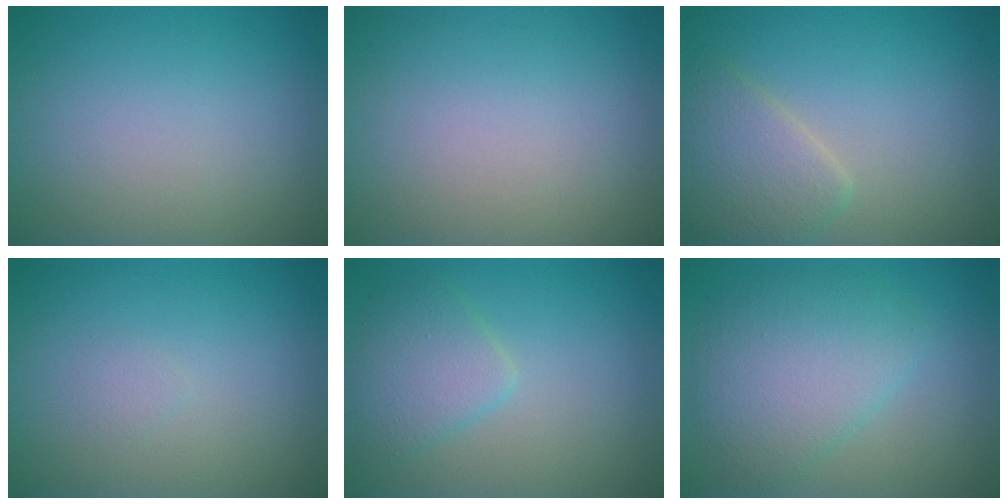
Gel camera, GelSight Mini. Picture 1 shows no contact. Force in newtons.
{"total": 0.0}
{"total": 3.6, "press": 3.6, "slide": 0.1}
{"total": 0.6, "press": 0.6, "slide": 0.1}
{"total": 3.2, "press": 3.2, "slide": 0.1}
{"total": 5.5, "press": 5.5, "slide": 0.2}